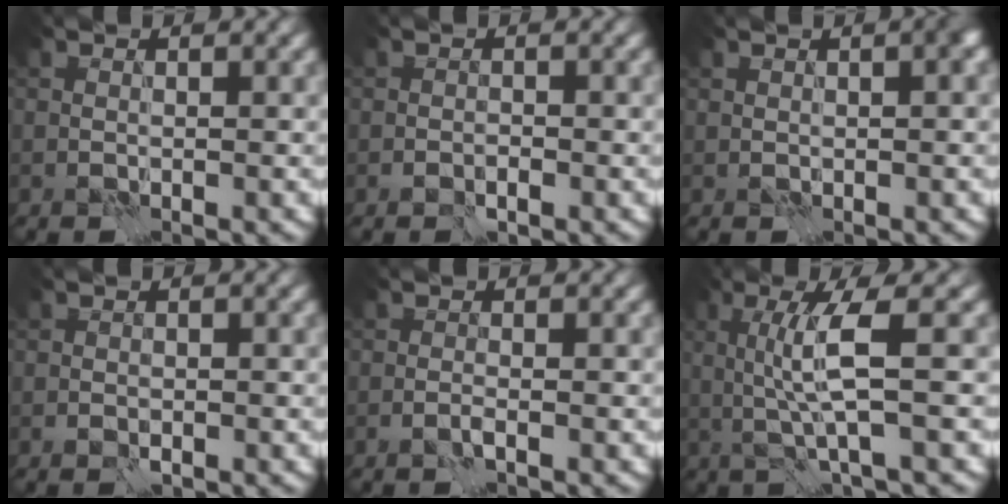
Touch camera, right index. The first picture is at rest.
{"total": 1.2, "force": [-0.6, 0.7, 0.8], "torque": [-0.013, 0.001, -0.013]}
{"total": 1.2, "force": [0.5, 0.2, 1.1], "torque": [-0.013, 0.005, 0.008]}
{"total": 1.2, "force": [-0.5, 0.9, 0.7], "torque": [-0.012, -0.003, -0.008]}
{"total": 0.8, "force": [-0.5, 0.1, 0.6], "torque": [-0.015, 0.002, -0.011]}
{"total": 4.3, "force": [0.3, 0.3, 4.3], "torque": [-0.086, -0.002, 0.010]}